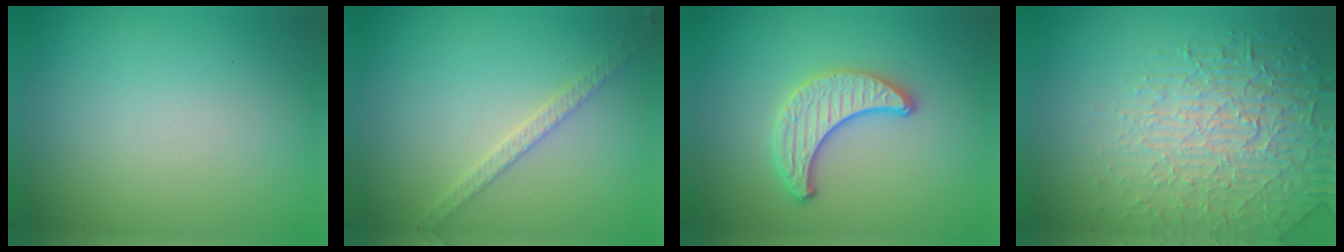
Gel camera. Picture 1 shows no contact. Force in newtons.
{"total": 1.9, "press": 1.9, "slide": 0.4}
{"total": 3.5, "press": 3.2, "slide": 1.5}
{"total": 5.3, "press": 4.7, "slide": 2.5}